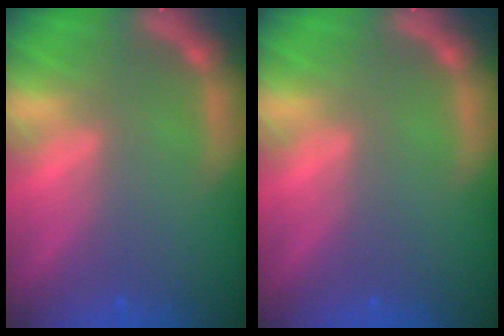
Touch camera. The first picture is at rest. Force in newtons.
{"total": 0.0}